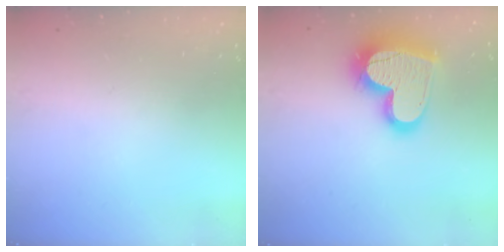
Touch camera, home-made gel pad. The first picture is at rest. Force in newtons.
{"total": 21.2, "press": 21.1, "slide": 1.9}